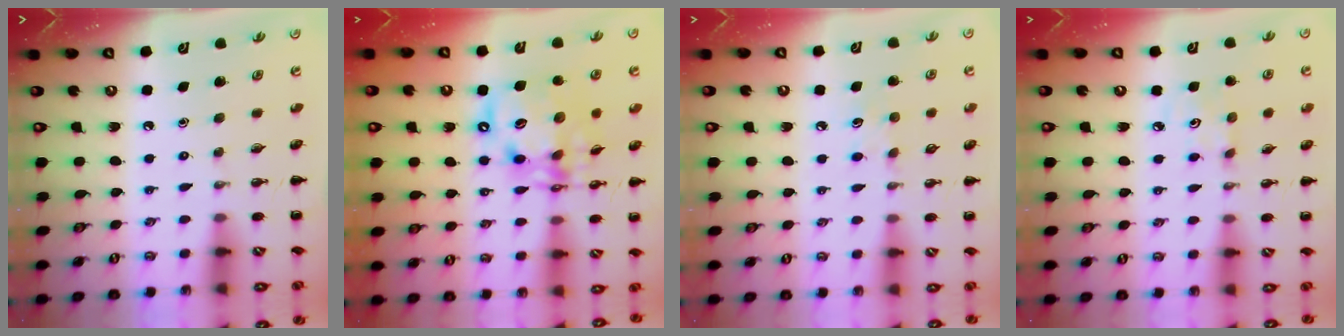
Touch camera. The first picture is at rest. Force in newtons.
{"total": 15.3, "press": 14.8, "slide": 3.7}
{"total": 5.6, "press": 5.4, "slide": 1.4}
{"total": 3.3, "press": 3.2, "slide": 0.9}